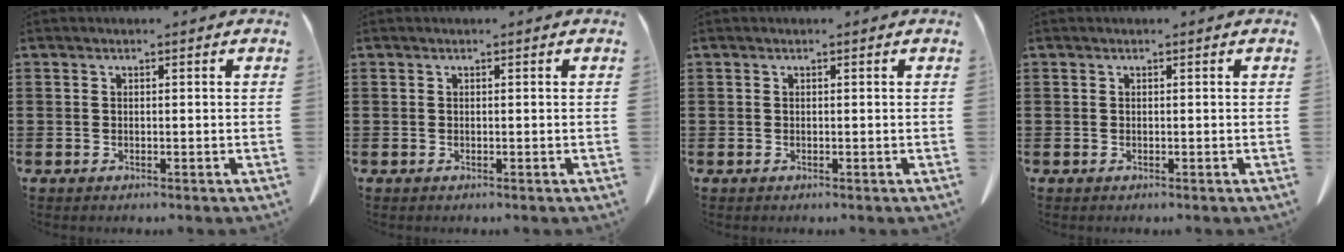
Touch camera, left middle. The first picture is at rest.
{"total": 0.0}
{"total": 0.0}
{"total": 0.0}